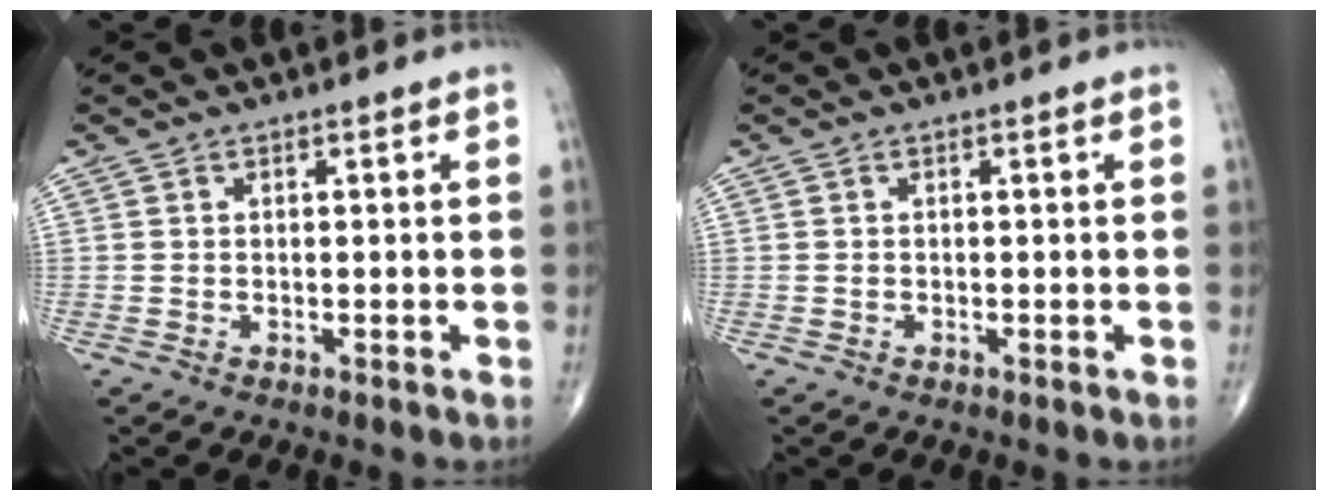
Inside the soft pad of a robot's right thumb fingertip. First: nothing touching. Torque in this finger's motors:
{"motor_torque": [1.16, 0.85, -0.19, -0.32, 0.04]}